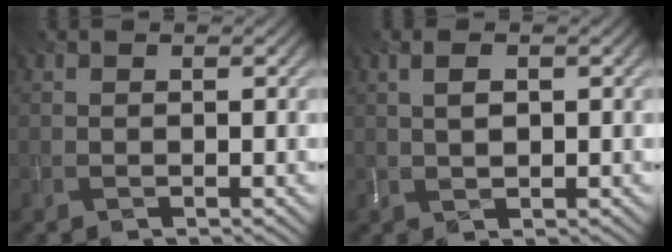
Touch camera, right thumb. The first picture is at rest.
{"total": 2.5, "force": [0.6, 1.1, 2.2], "torque": [-0.050, 0.002, 0.014]}